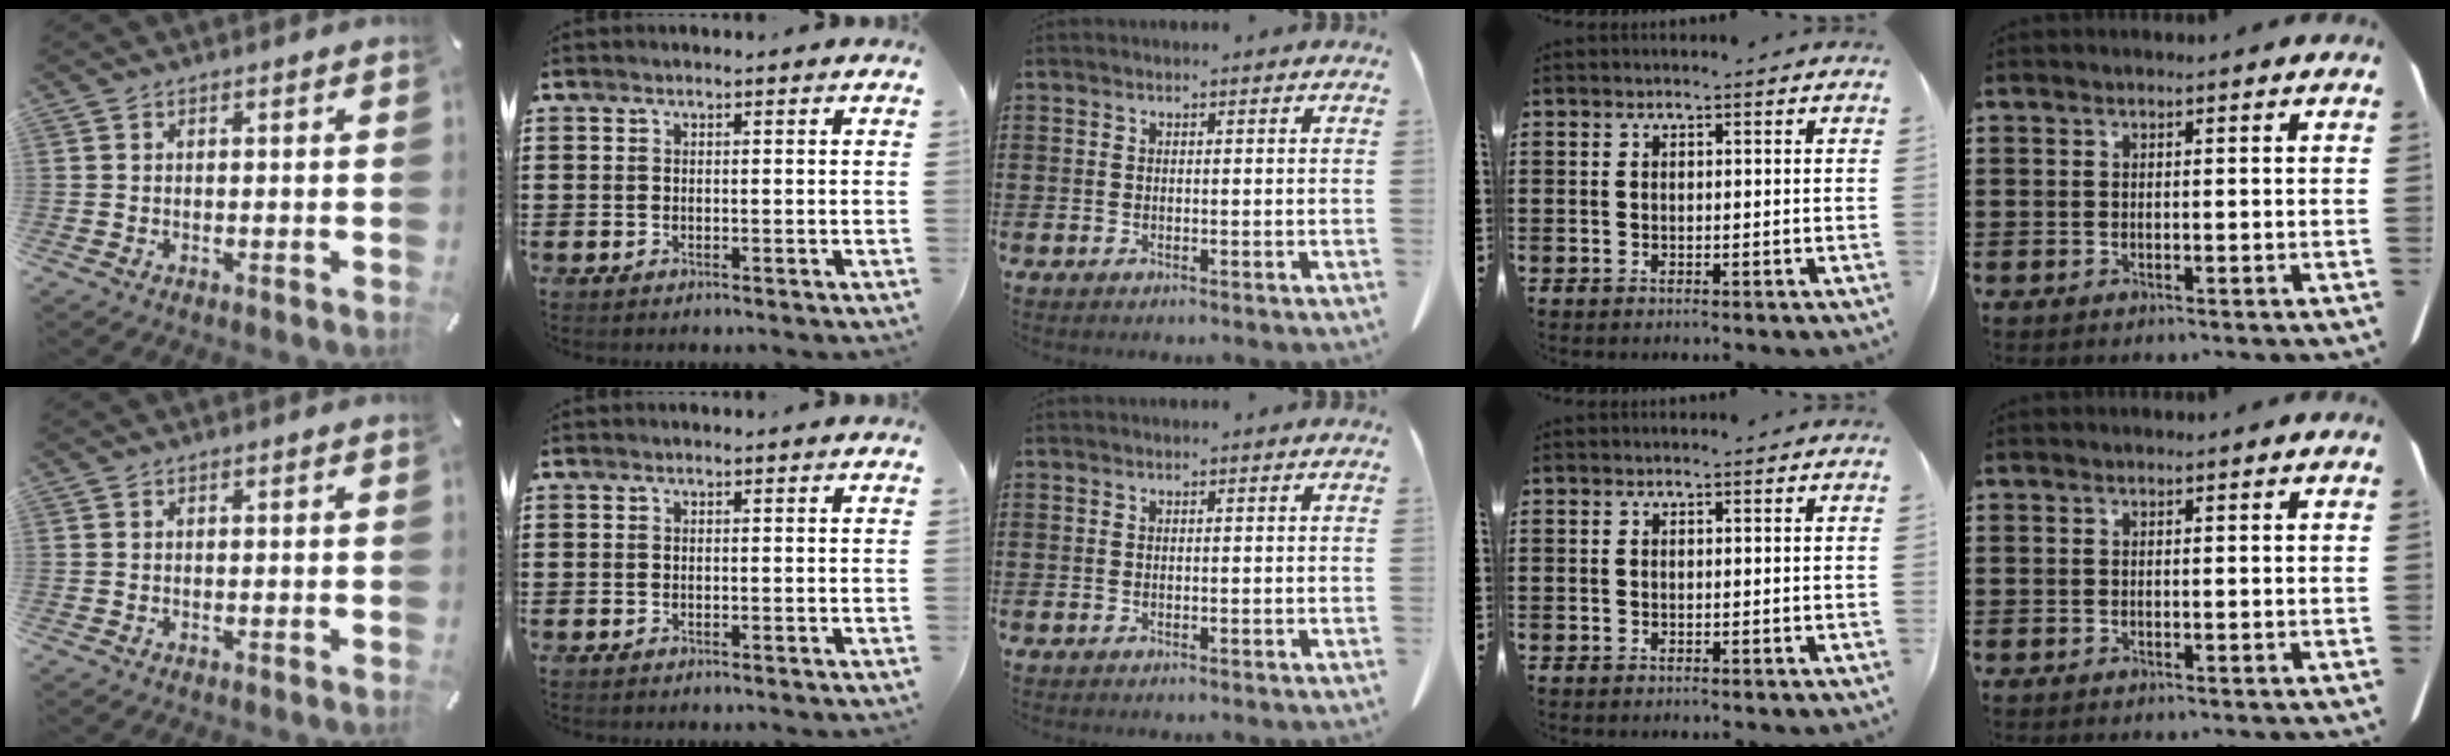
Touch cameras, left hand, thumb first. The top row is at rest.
{}